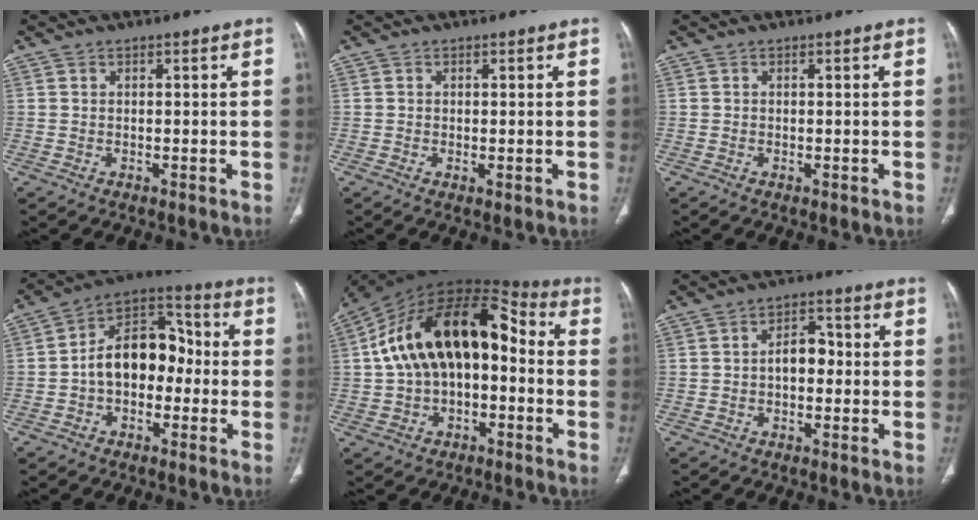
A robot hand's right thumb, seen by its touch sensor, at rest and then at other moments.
{"total": 1.2, "force": [-0.3, 0.4, 1.1], "torque": [-0.024, -0.006, -0.003]}
{"total": 0.0}
{"total": 13.6, "force": [-1.4, 9.2, 9.9], "torque": [-0.128, 0.047, -0.038]}
{"total": 21.8, "force": [0.1, 12.9, 17.5], "torque": [-0.285, 0.053, -0.006]}
{"total": 5.3, "force": [-0.5, 3.4, 4.0], "torque": [-0.048, 0.022, -0.016]}